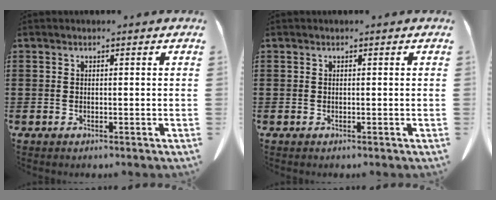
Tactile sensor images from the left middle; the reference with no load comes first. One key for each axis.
{"total": 0.0}